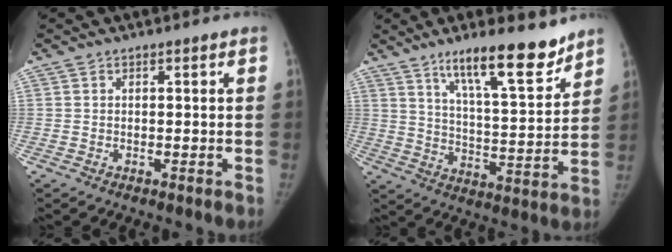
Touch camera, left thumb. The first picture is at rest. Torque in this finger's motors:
{"motor_torque": [1.06, -0.51, 1.13, -1.28, 0.39]}